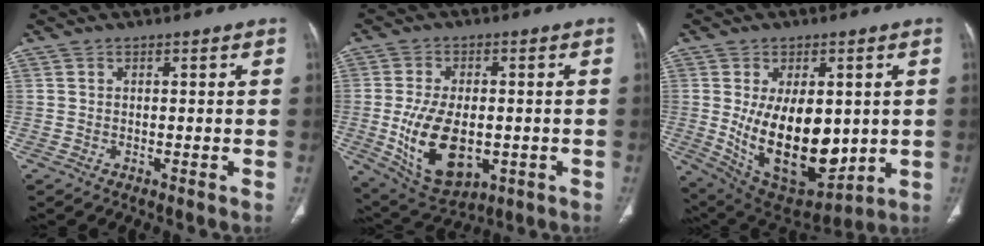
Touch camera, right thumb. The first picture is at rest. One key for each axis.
{"total": 14.8, "fx": -2.6, "fy": 8.5, "fz": 11.8, "tx": -0.198, "ty": -0.006, "tz": -0.022}
{"total": 19.6, "fx": -0.2, "fy": 10.9, "fz": 16.4, "tx": -0.246, "ty": -0.026, "tz": 0.031}